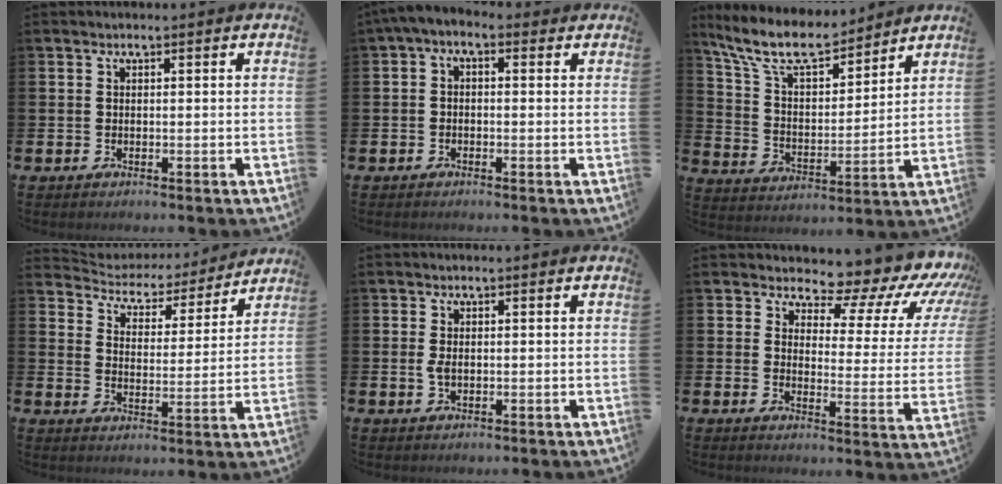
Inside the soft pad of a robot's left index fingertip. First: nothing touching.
{"total": 1.8, "force": [-1.3, 0.8, 1.0], "torque": [-0.020, 0.009, -0.028]}
{"total": 9.8, "force": [8.6, 2.6, 4.0], "torque": [-0.120, -0.044, 0.156]}
{"total": 3.8, "force": [3.3, 1.8, 0.2], "torque": [-0.035, -0.029, 0.049]}
{"total": 1.7, "force": [0.0, 0.9, 1.5], "torque": [-0.032, 0.003, 0.000]}
{"total": 6.6, "force": [5.7, 2.9, 1.6], "torque": [-0.024, -0.068, 0.083]}